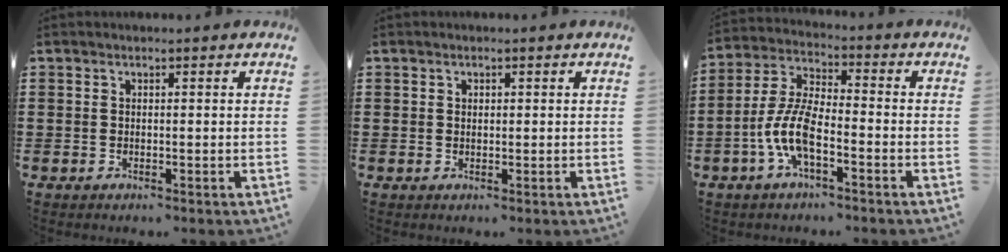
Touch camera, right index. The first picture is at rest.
{"total": 0.6, "force": [0.3, 0.5, 0.2], "torque": [-0.005, 0.004, 0.005]}
{"total": 8.1, "force": [-3.2, 2.8, 6.9], "torque": [-0.172, -0.012, -0.068]}